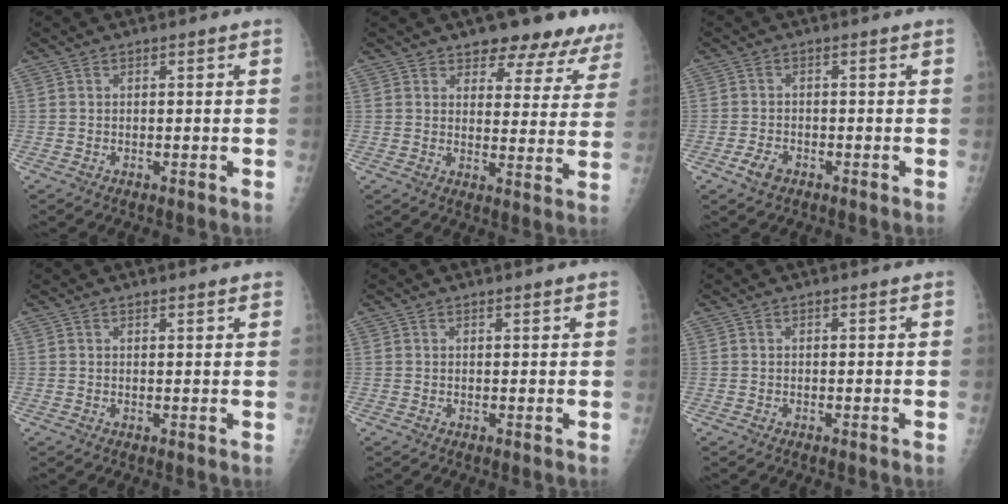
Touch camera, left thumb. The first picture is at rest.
{"total": 13.3, "force": [11.2, 5.4, 4.9], "torque": [0.000, -0.064, 0.120]}
{"total": 2.9, "force": [-1.6, 1.8, 1.7], "torque": [-0.032, 0.004, -0.026]}
{"total": 1.7, "force": [1.5, 0.2, 0.8], "torque": [-0.003, -0.003, 0.021]}
{"total": 1.0, "force": [0.9, 0.0, 0.4], "torque": [-0.004, -0.001, 0.014]}
{"total": 0.0}